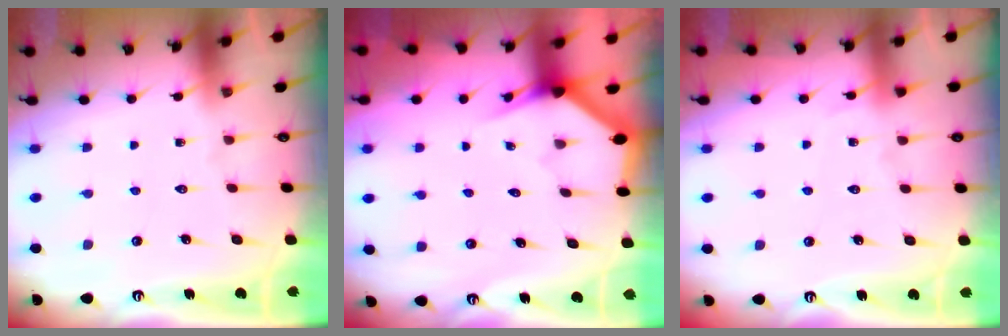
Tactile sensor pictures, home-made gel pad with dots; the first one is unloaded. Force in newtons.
{"total": 3.0, "press": 3.0, "slide": 0.1}
{"total": 5.0, "press": 5.0, "slide": 0.6}